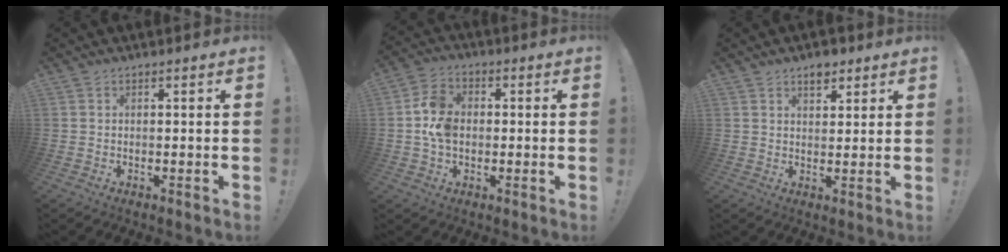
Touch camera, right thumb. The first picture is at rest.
{"total": 9.2, "force": [-0.4, 6.7, 6.2], "torque": [-0.113, 0.015, -0.005]}
{"total": 4.4, "force": [3.0, 2.6, 1.9], "torque": [-0.015, -0.014, 0.051]}